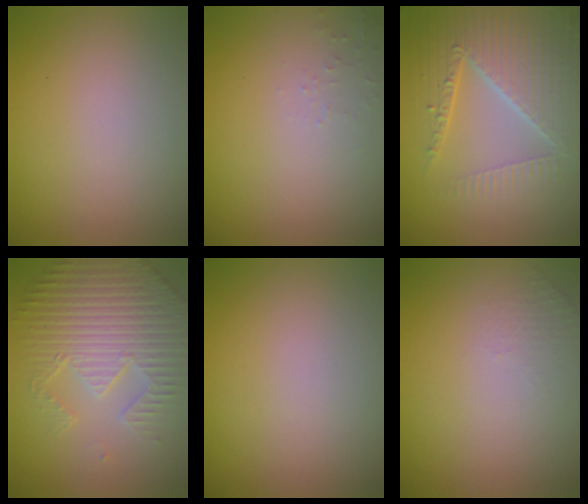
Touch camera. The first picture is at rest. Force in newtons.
{"total": 0.8, "press": 0.7, "slide": 0.1}
{"total": 6.2, "press": 5.0, "slide": 3.7}
{"total": 5.0, "press": 4.6, "slide": 1.9}
{"total": 0.0}
{"total": 0.5, "press": 0.4, "slide": 0.4}